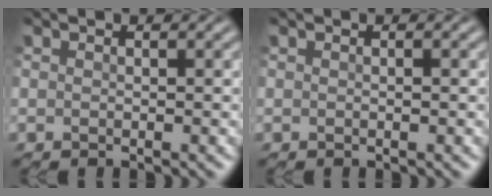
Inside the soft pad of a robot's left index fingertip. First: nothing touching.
{"total": 0.0}